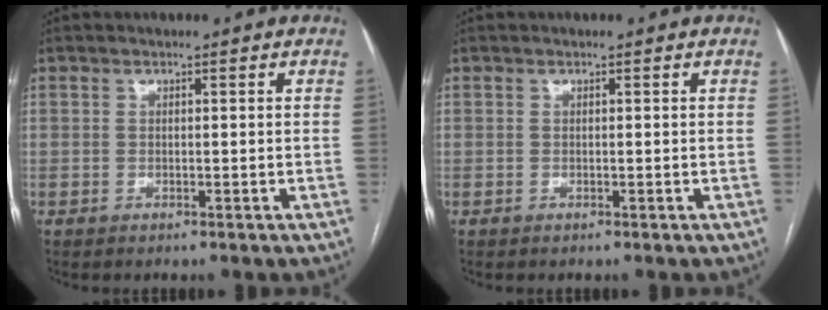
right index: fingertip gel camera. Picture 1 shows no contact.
{"total": 0.0}